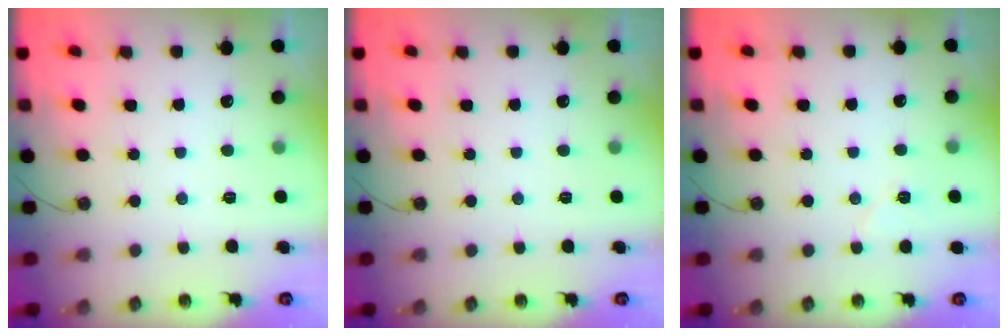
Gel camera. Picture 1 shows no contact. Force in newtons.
{"total": 0.0}
{"total": 5.0, "press": 4.9, "slide": 1.3}